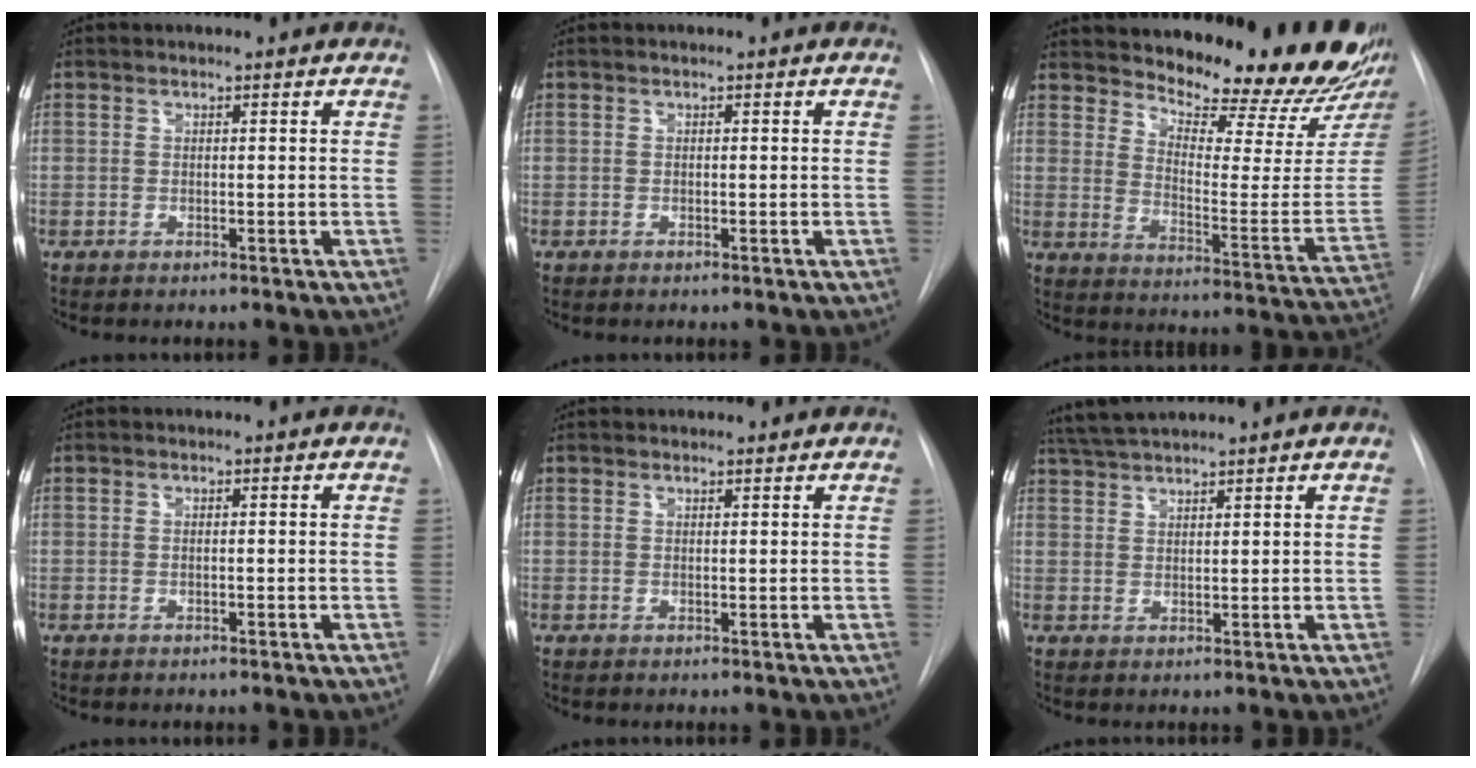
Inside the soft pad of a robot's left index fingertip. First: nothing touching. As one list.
[{"total": 0.0}, {"total": 22.2, "force": [19.9, 2.6, 9.4], "torque": [-0.136, -0.106, 0.253]}, {"total": 0.0}, {"total": 1.4, "force": [1.3, 0.5, 0.1], "torque": [-0.002, 0.017, 0.021]}, {"total": 4.7, "force": [4.5, -0.6, 1.5], "torque": [-0.034, 0.024, 0.088]}]